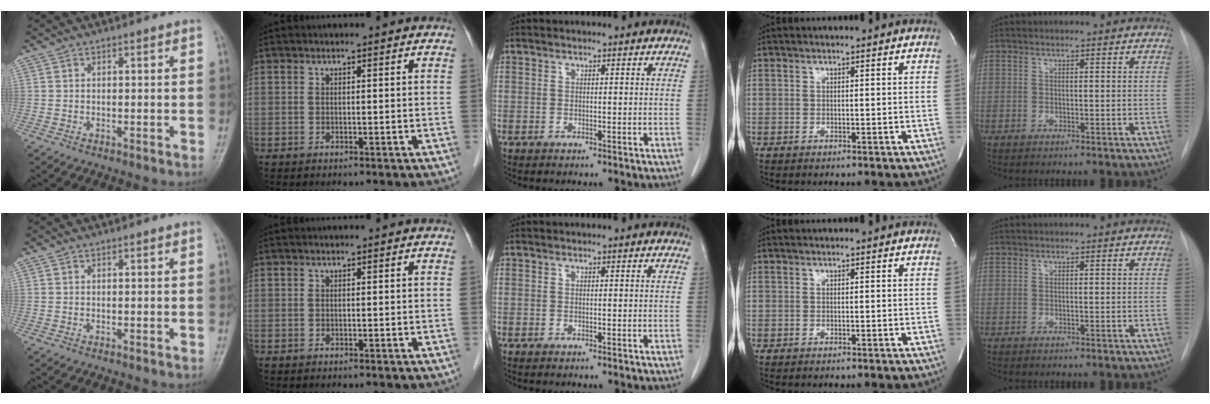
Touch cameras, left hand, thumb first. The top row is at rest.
{}